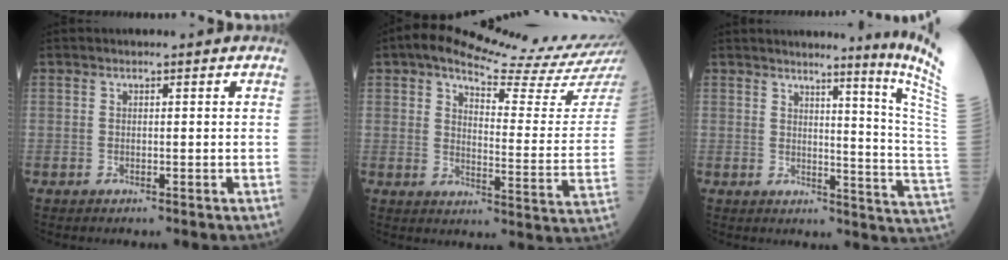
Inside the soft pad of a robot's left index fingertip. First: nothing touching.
{"total": 16.5, "force": [14.6, 0.2, 7.6], "torque": [-0.117, -0.065, 0.178]}
{"total": 13.0, "force": [9.3, -5.0, 7.5], "torque": [-0.099, -0.102, 0.100]}